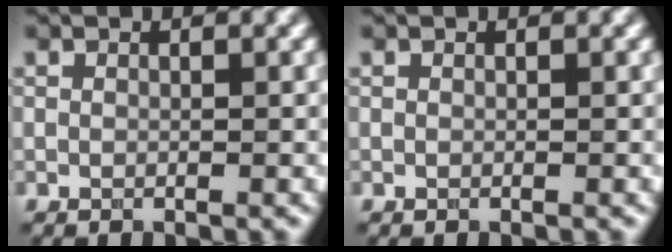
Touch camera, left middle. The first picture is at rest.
{"total": 0.0}